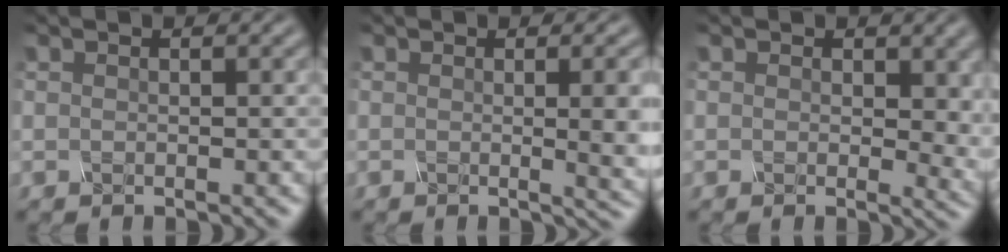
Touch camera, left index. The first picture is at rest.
{"total": 6.3, "force": [0.1, 2.5, 5.8], "torque": [-0.038, 0.000, 0.004]}
{"total": 4.5, "force": [0.8, 2.7, 3.5], "torque": [-0.032, -0.006, 0.008]}